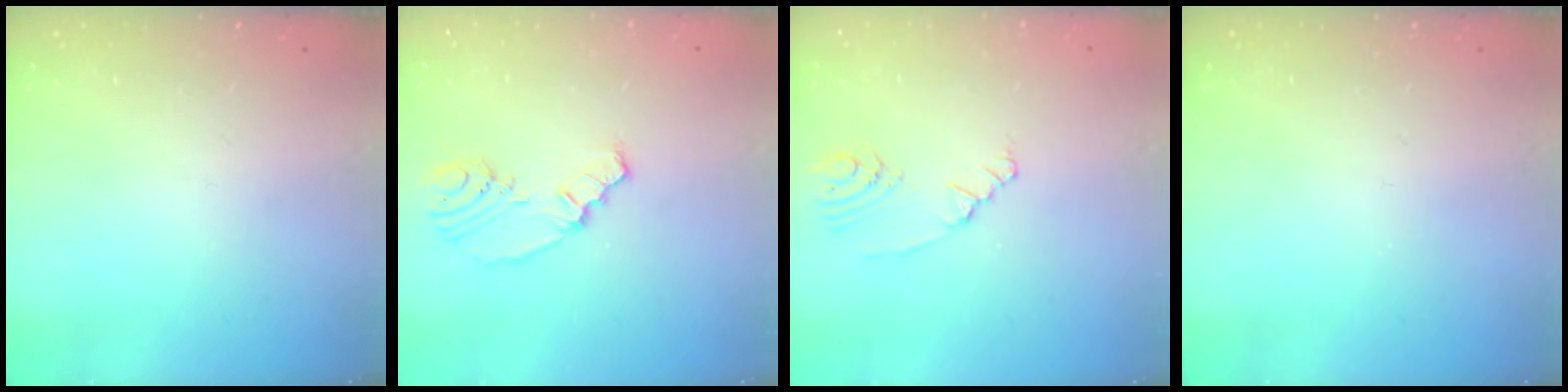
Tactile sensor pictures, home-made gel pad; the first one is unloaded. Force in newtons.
{"total": 6.7, "press": 5.6, "slide": 3.6}
{"total": 3.1, "press": 3.1, "slide": 0.4}
{"total": 0.0}